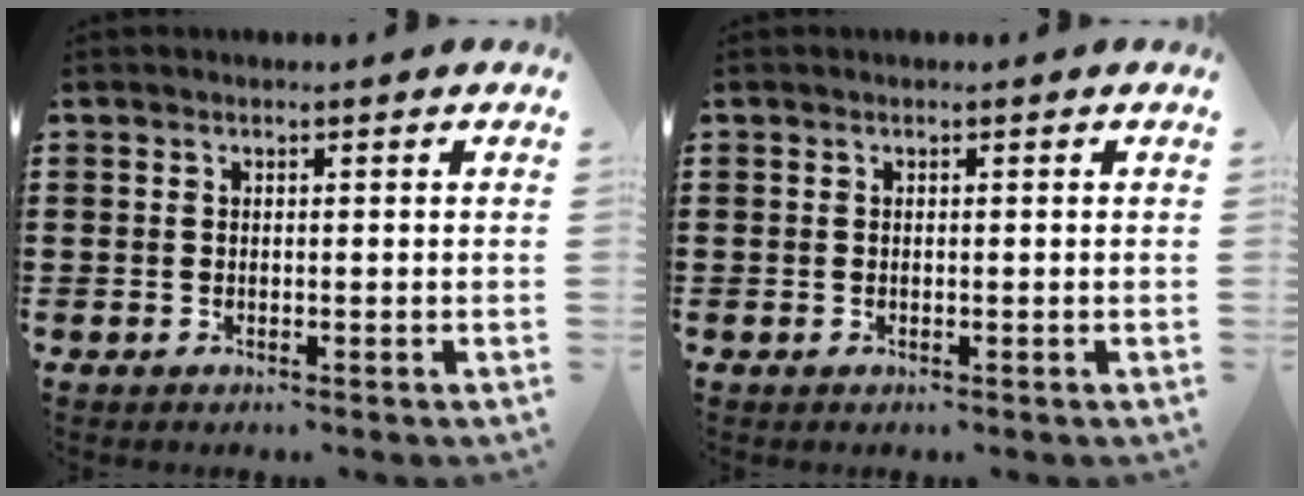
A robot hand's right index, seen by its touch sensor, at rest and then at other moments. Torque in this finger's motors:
{"motor_torque": [0.01, 0.01, 0.01, -0.01]}